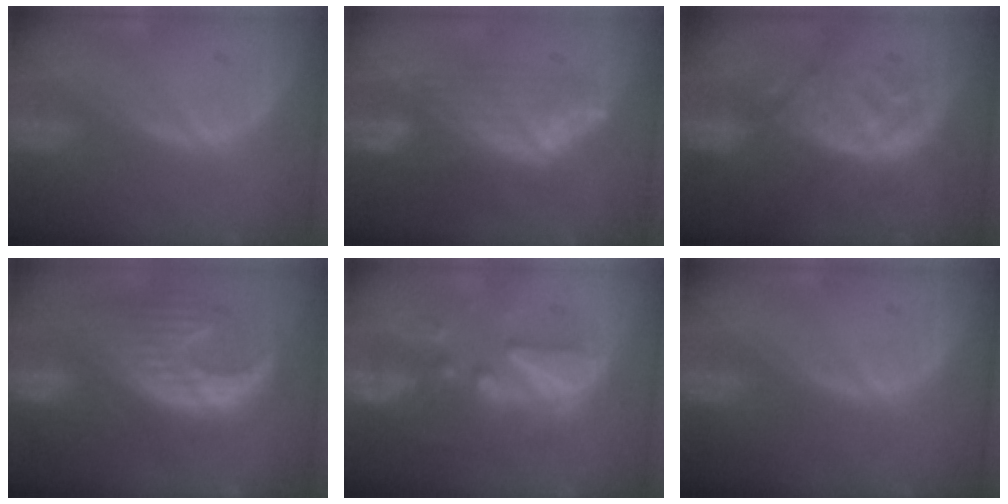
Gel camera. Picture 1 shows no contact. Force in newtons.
{"total": 7.0, "press": 6.8, "slide": 1.9}
{"total": 9.3, "press": 8.6, "slide": 3.6}
{"total": 10.8, "press": 10.5, "slide": 2.8}
{"total": 8.3, "press": 8.1, "slide": 2.0}
{"total": 0.0}